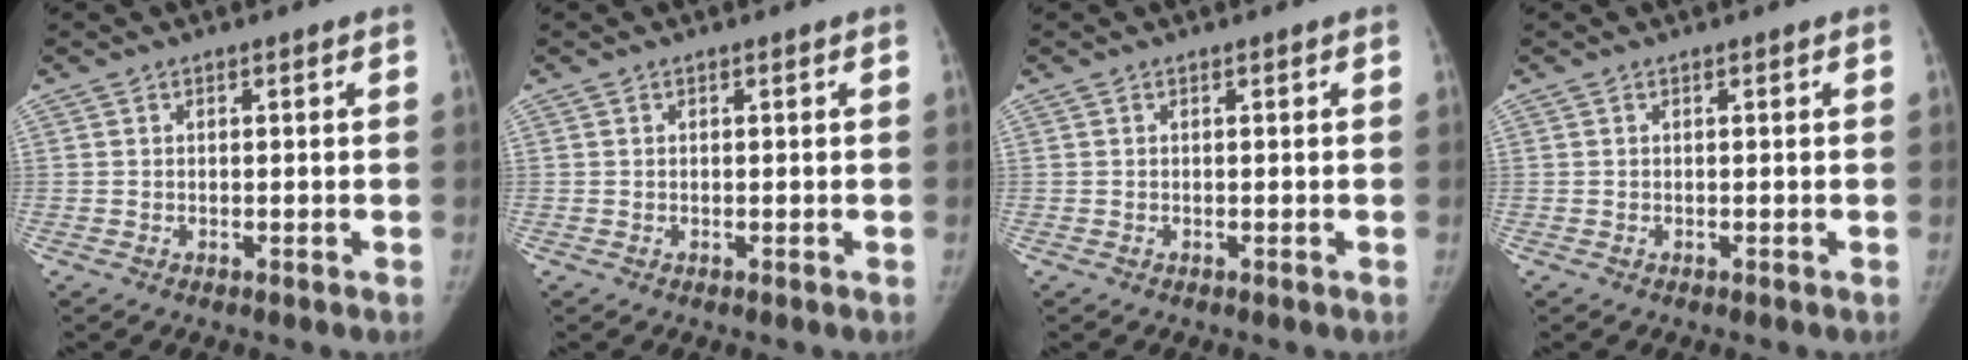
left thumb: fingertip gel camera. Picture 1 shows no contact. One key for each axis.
{"total": 0.0}
{"total": 0.0}
{"total": 0.0}